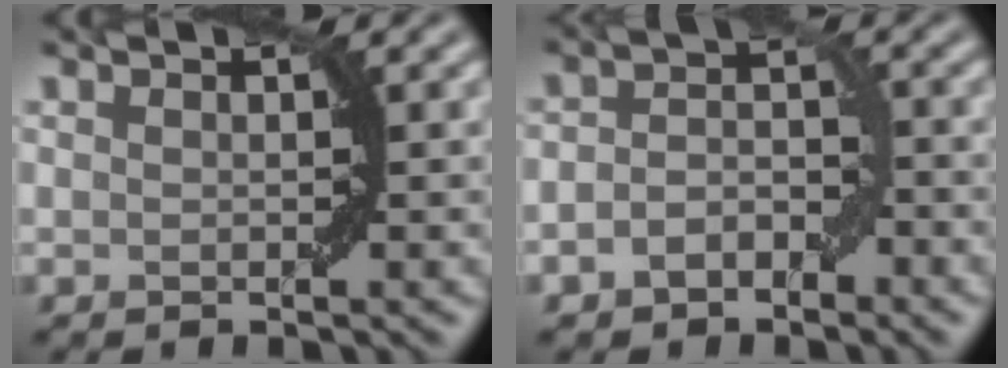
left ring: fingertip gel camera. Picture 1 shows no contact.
{"total": 3.0, "force": [-1.6, 1.9, 1.6], "torque": [-0.027, 0.008, -0.031]}